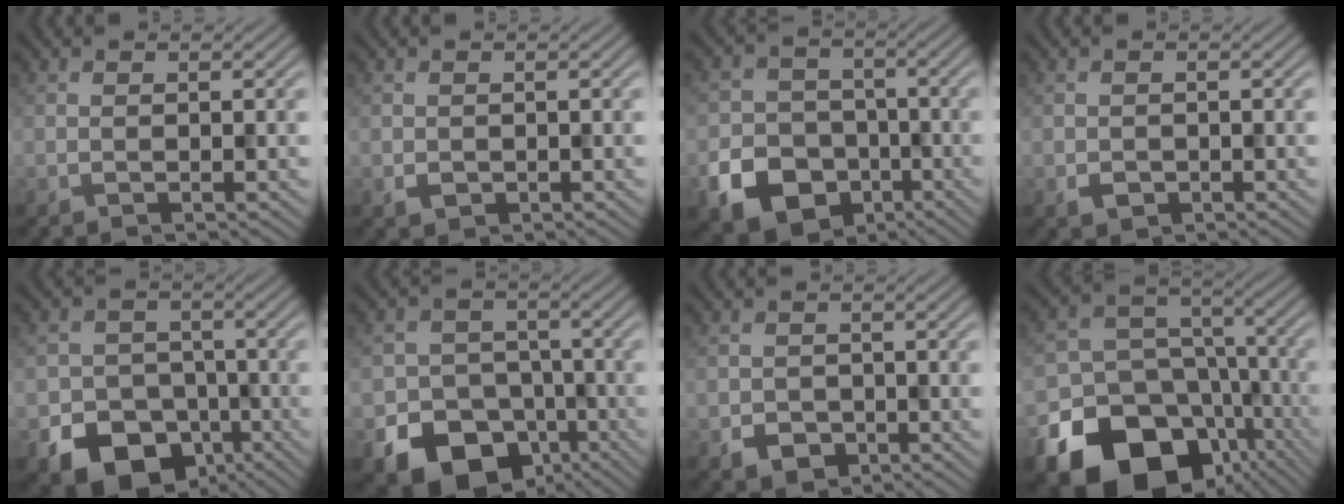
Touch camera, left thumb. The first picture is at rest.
{"total": 1.0, "force": [-0.2, 0.9, 0.4], "torque": [-0.010, -0.007, -0.002]}
{"total": 11.1, "force": [-5.4, 8.7, 4.2], "torque": [-0.097, -0.043, -0.111]}
{"total": 1.4, "force": [-0.5, 1.2, 0.5], "torque": [-0.010, -0.008, -0.010]}
{"total": 13.7, "force": [-7.4, 10.2, 5.3], "torque": [-0.087, -0.051, -0.138]}
{"total": 15.7, "force": [-8.9, 11.6, 5.8], "torque": [-0.094, -0.064, -0.158]}
{"total": 3.0, "force": [-1.6, 2.3, 1.1], "torque": [-0.021, -0.009, -0.031]}
{"total": 22.3, "force": [-11.1, 17.3, 8.8], "torque": [-0.173, -0.075, -0.170]}